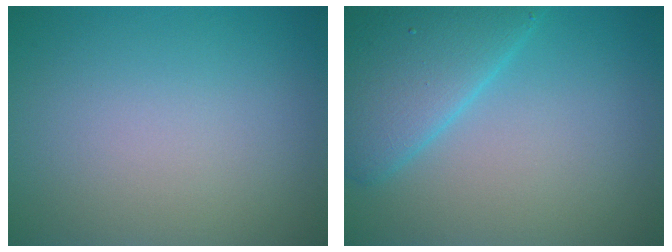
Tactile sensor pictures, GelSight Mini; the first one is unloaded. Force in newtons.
{"total": 6.0, "press": 6.0, "slide": 0.3}